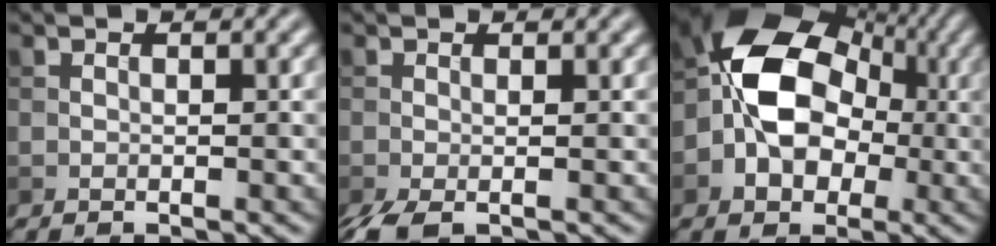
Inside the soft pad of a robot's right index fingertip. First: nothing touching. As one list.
[{"total": 2.4, "force": [-1.3, 0.5, 2.0], "torque": [-0.045, -0.009, -0.031]}, {"total": 9.3, "force": [-0.8, 7.0, 6.1], "torque": [-0.078, 0.012, -0.037]}]